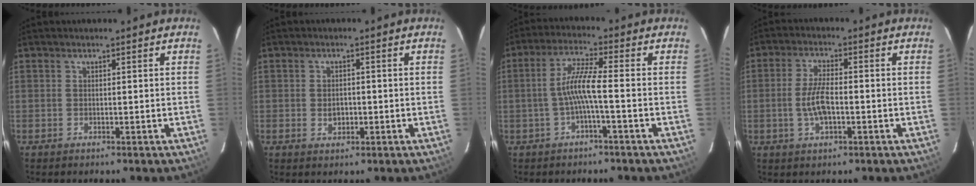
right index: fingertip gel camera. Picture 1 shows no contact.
{"total": 1.7, "force": [-0.3, 1.3, 0.9], "torque": [-0.014, 0.003, -0.005]}
{"total": 6.0, "force": [-1.7, -0.2, 5.8], "torque": [-0.127, 0.010, -0.030]}
{"total": 6.2, "force": [-1.4, 2.2, 5.7], "torque": [-0.114, 0.001, -0.024]}